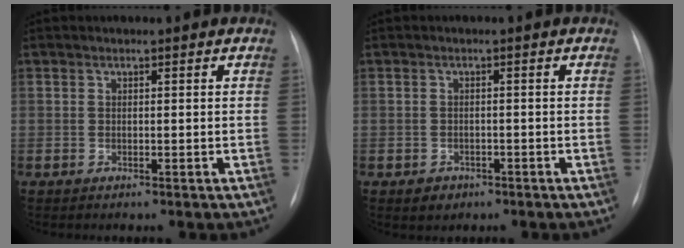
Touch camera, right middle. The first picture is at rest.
{"total": 2.1, "force": [-1.2, 1.6, 0.5], "torque": [-0.011, 0.002, -0.011]}